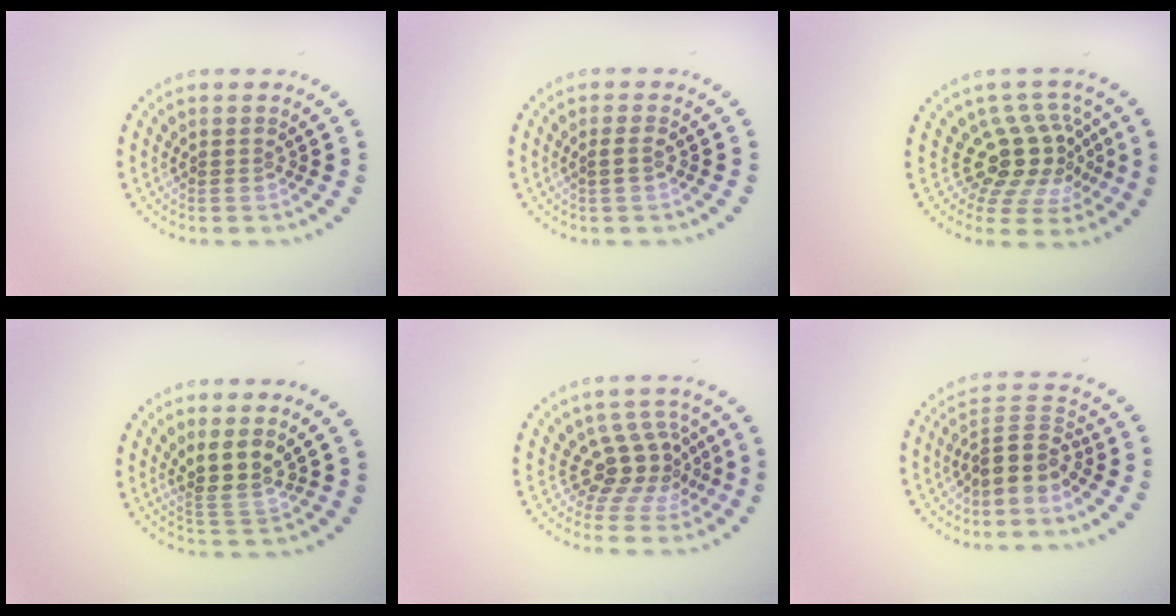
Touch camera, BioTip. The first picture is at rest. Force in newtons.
{"total": 0.6, "press": 0.5, "slide": 0.2}
{"total": 4.9, "press": 3.6, "slide": 3.2}
{"total": 3.2, "press": 2.6, "slide": 1.8}
{"total": 3.8, "press": 3.0, "slide": 2.3}
{"total": 3.6, "press": 3.0, "slide": 2.1}